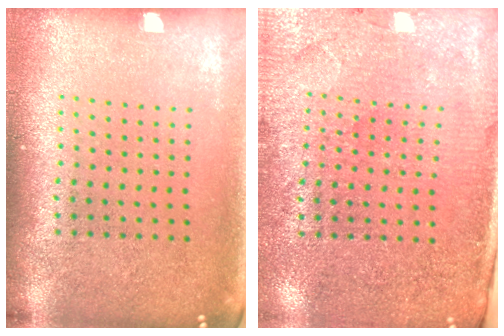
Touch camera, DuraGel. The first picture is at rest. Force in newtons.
{"total": 3.0, "press": 2.8, "slide": 0.9}